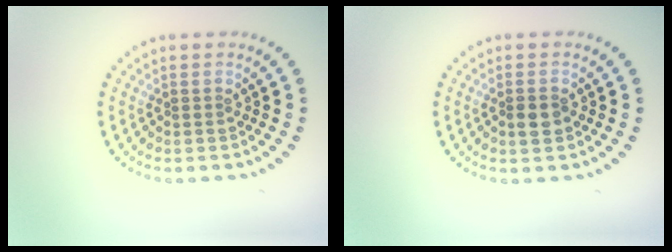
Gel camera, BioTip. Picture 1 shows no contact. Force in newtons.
{"total": 1.5, "press": 1.5, "slide": 0.3}